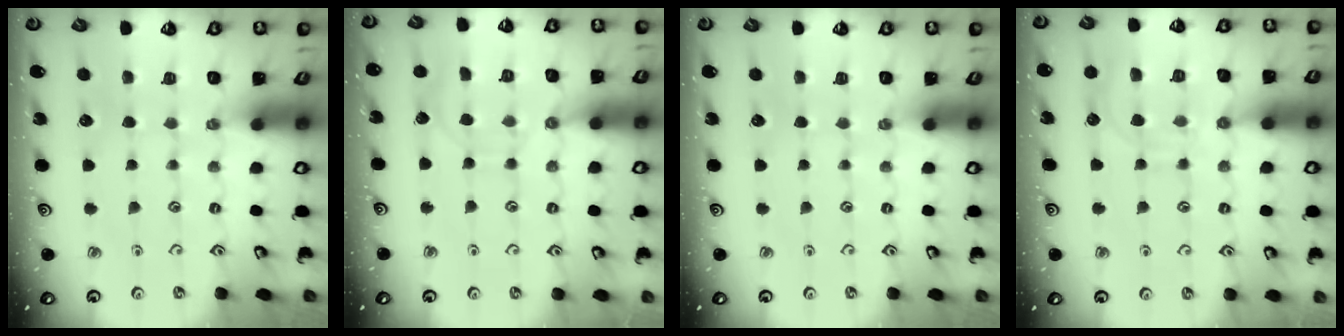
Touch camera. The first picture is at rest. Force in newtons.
{"total": 7.4, "press": 7.3, "slide": 0.8}
{"total": 0.0}
{"total": 10.7, "press": 10.7, "slide": 1.0}